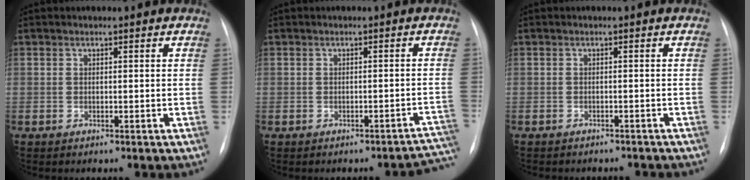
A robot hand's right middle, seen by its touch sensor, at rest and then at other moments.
{"total": 4.5, "force": [-4.0, 1.5, 1.3], "torque": [0.015, 0.020, -0.041]}
{"total": 6.2, "force": [-5.6, 2.1, 1.6], "torque": [-0.014, 0.004, -0.062]}